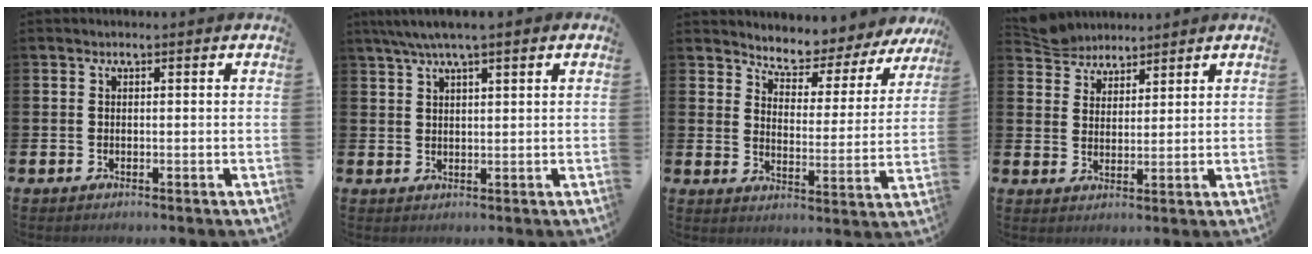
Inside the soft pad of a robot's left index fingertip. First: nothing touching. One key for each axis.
{"total": 4.2, "fx": 3.2, "fy": 0.3, "fz": 2.6, "tx": -0.061, "ty": 0.002, "tz": 0.059}
{"total": 5.2, "fx": 5.0, "fy": 1.4, "fz": 0.2, "tx": -0.037, "ty": -0.044, "tz": 0.082}
{"total": 4.6, "fx": 4.4, "fy": 1.1, "fz": -0.4, "tx": -0.003, "ty": -0.022, "tz": 0.081}